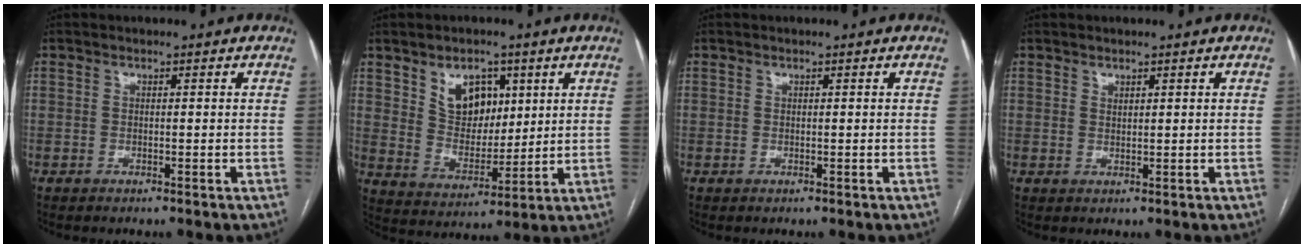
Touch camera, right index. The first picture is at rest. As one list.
[{"total": 8.6, "force": [4.1, 5.7, 5.1], "torque": [-0.089, 0.010, 0.083]}, {"total": 0.0}, {"total": 0.5, "force": [0.4, 0.2, 0.2], "torque": [-0.002, -0.004, 0.007]}]